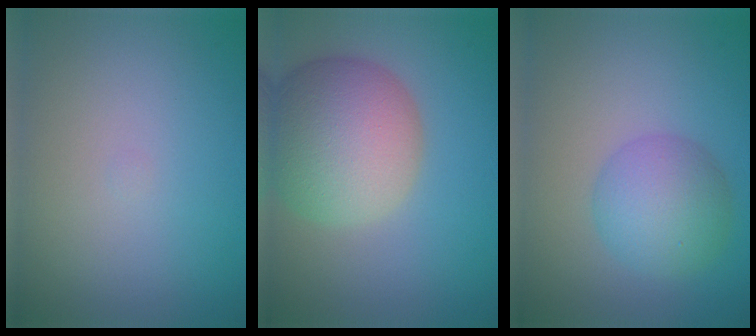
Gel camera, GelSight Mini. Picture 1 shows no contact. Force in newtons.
{"total": 9.3, "press": 9.3, "slide": 0.6}
{"total": 4.8, "press": 4.8, "slide": 0.2}